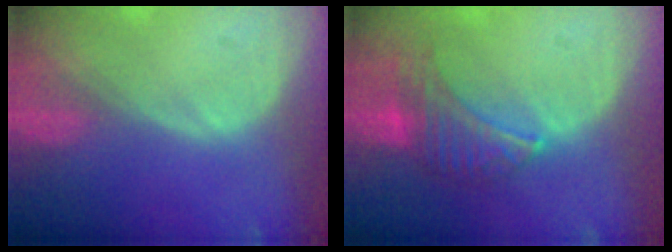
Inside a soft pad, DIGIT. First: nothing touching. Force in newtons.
{"total": 7.7, "press": 7.1, "slide": 3.0}